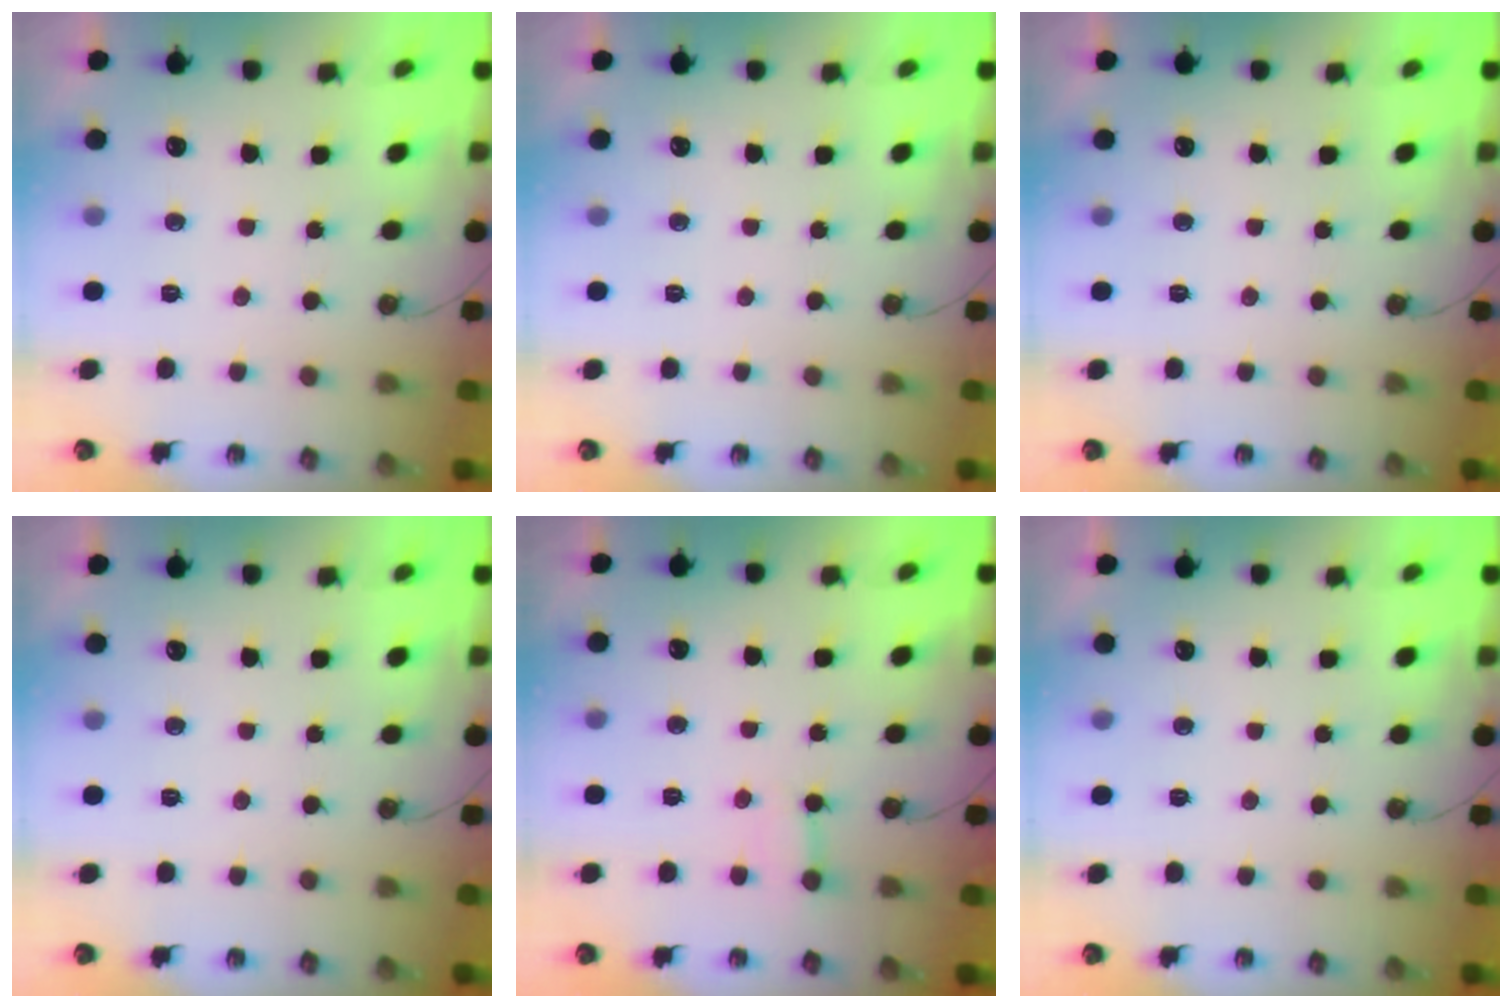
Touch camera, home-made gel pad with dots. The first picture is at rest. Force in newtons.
{"total": 0.0}
{"total": 0.0}
{"total": 0.0}
{"total": 3.5, "press": 3.5, "slide": 0.3}
{"total": 0.0}